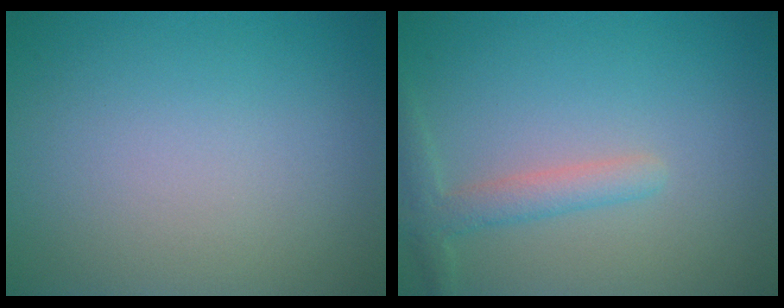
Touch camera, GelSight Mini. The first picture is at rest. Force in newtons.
{"total": 2.4, "press": 2.4, "slide": 0.1}